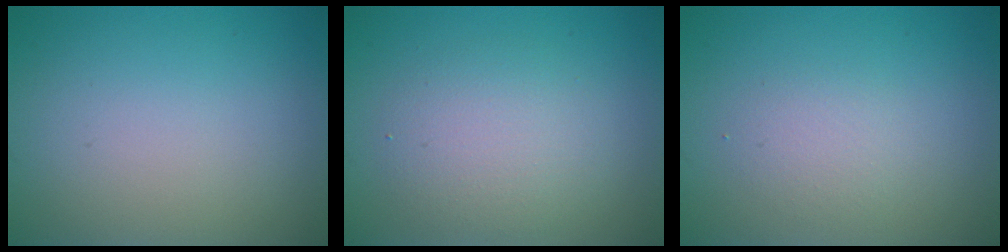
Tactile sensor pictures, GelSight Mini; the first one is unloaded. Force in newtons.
{"total": 3.6, "press": 3.6, "slide": 0.1}
{"total": 1.6, "press": 1.6, "slide": 0.2}